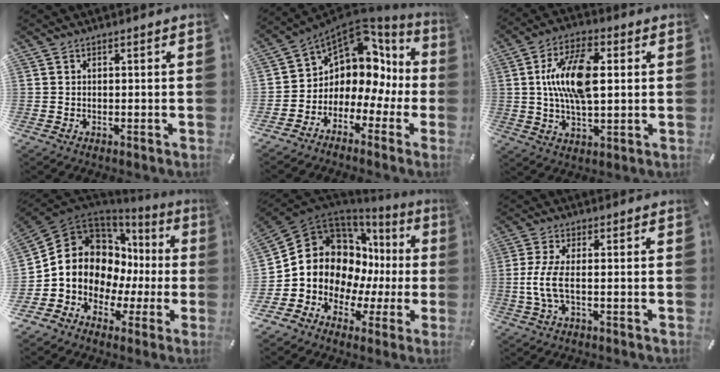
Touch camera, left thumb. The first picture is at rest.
{"total": 7.7, "force": [3.1, 6.5, 2.6], "torque": [-0.062, -0.054, 0.055]}
{"total": 14.9, "force": [2.1, 7.4, 12.7], "torque": [-0.258, -0.003, 0.029]}
{"total": 10.7, "force": [0.2, 10.0, 3.8], "torque": [-0.078, -0.034, 0.006]}
{"total": 12.3, "force": [1.8, 11.2, 4.8], "torque": [-0.095, -0.042, 0.043]}
{"total": 6.3, "force": [-0.6, 1.5, 6.1], "torque": [-0.141, -0.019, -0.017]}